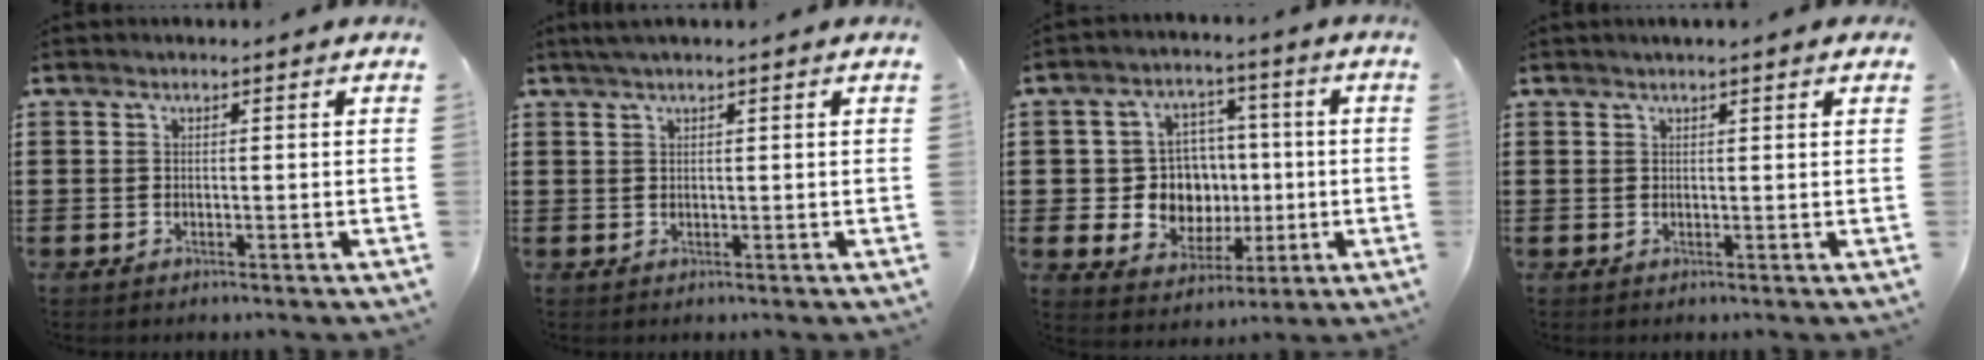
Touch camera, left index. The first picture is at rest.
{"total": 1.4, "force": [0.9, 0.0, 1.1], "torque": [-0.021, 0.001, 0.018]}
{"total": 8.6, "force": [0.1, 7.8, 3.6], "torque": [-0.079, 0.016, 0.010]}
{"total": 1.2, "force": [0.9, -0.1, 0.8], "torque": [-0.014, 0.000, 0.018]}